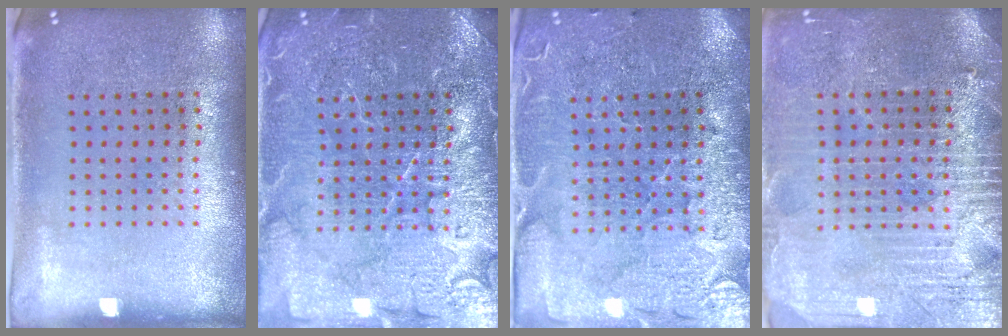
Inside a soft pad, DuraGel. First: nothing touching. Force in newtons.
{"total": 7.1, "press": 7.0, "slide": 1.0}
{"total": 3.5, "press": 3.3, "slide": 1.2}
{"total": 3.7, "press": 3.5, "slide": 1.4}